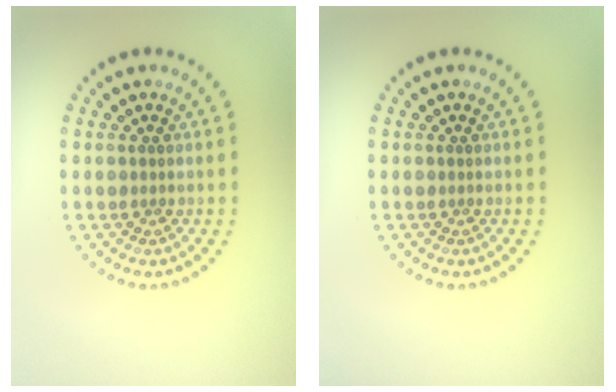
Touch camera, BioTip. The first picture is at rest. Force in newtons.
{"total": 0.0}